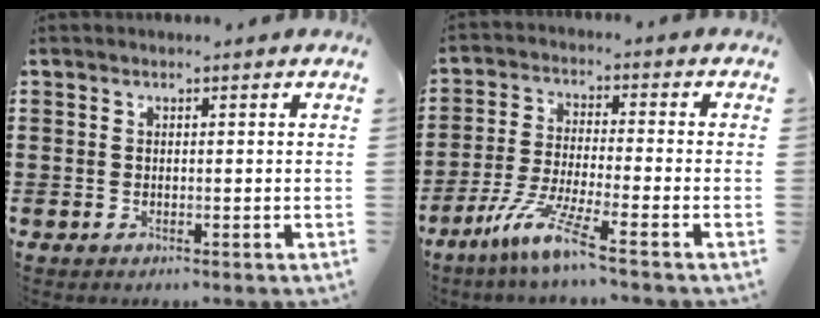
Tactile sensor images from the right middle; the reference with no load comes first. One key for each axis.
{"total": 7.8, "fx": -5.6, "fy": 0.0, "fz": 5.4, "tx": -0.119, "ty": -0.015, "tz": -0.109}